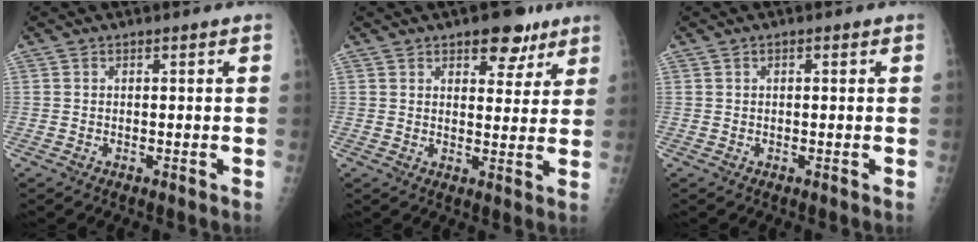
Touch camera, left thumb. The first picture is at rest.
{"total": 7.5, "force": [4.9, 4.0, 4.1], "torque": [-0.019, -0.022, 0.065]}
{"total": 0.6, "force": [0.2, 0.3, 0.4], "torque": [-0.004, 0.001, 0.001]}